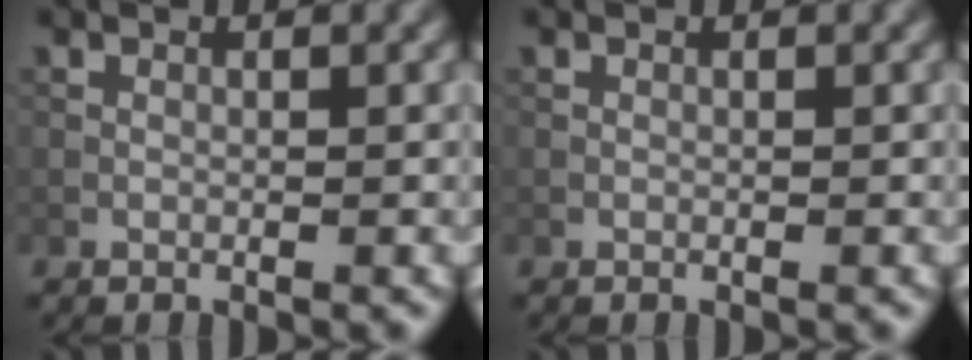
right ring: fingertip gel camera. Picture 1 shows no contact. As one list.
[{"total": 0.0}]